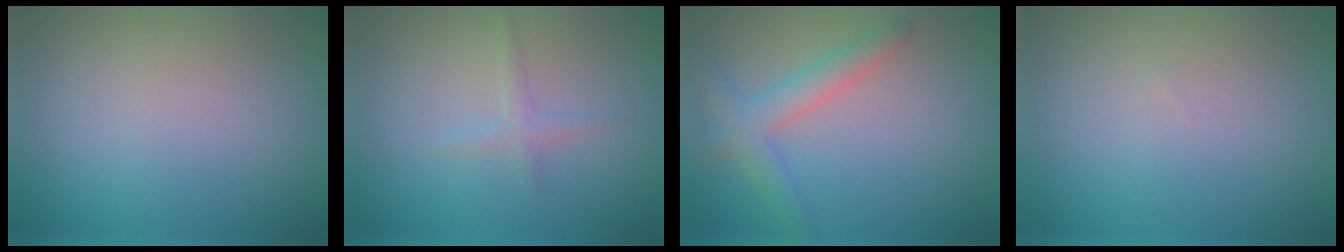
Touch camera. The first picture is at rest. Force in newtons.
{"total": 1.2, "press": 1.2, "slide": 0.0}
{"total": 3.1, "press": 3.1, "slide": 0.1}
{"total": 0.0}